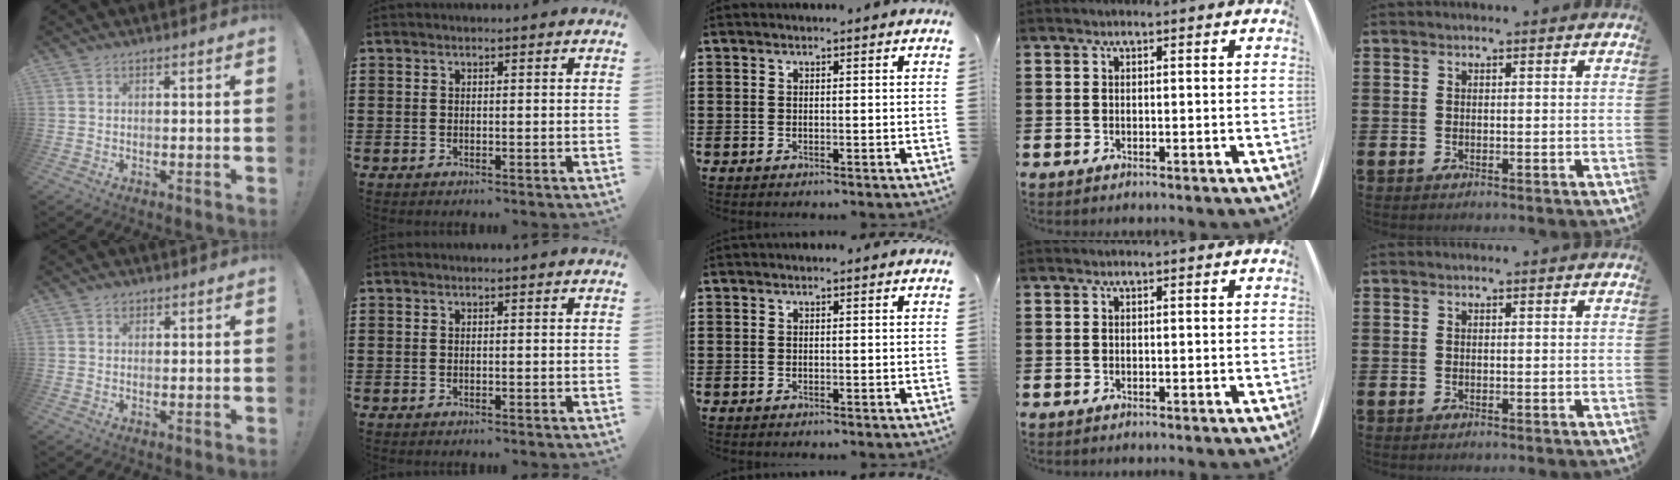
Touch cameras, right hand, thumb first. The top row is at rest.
{"thumb": {"total": 1.3, "force": [0.9, 0.9, 0.4], "torque": [0.008, -0.004, 0.014]}}